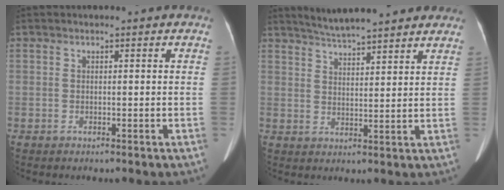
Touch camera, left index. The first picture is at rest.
{"total": 11.8, "force": [10.5, 1.2, 5.1], "torque": [-0.078, 0.021, 0.148]}